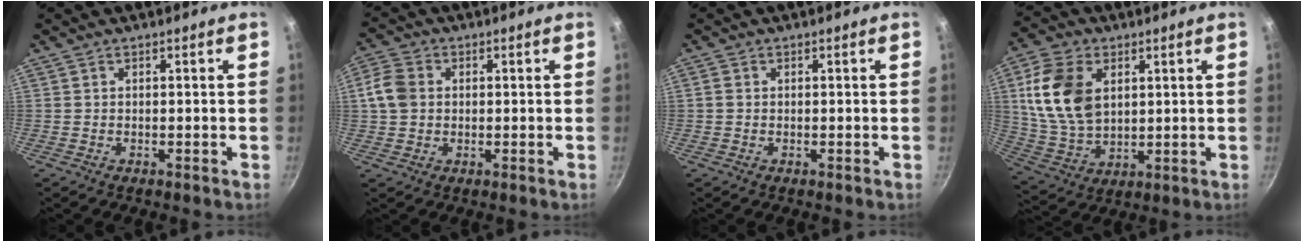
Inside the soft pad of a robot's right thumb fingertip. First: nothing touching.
{"total": 6.2, "force": [0.5, 5.1, 3.5], "torque": [-0.061, 0.007, -0.004]}
{"total": 1.0, "force": [0.0, 0.9, 0.4], "torque": [-0.008, 0.004, -0.002]}
{"total": 15.0, "force": [3.9, 10.0, 10.5], "torque": [-0.185, -0.011, 0.085]}